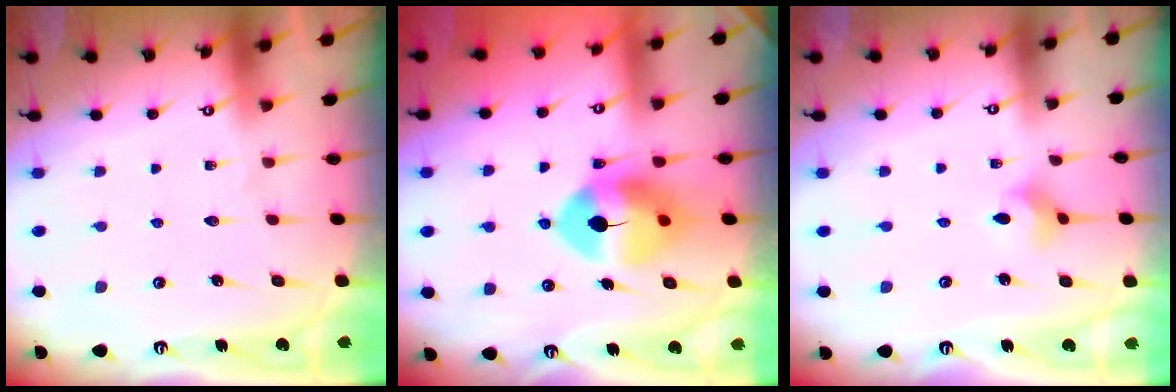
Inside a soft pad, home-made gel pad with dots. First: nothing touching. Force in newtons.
{"total": 11.0, "press": 10.8, "slide": 1.9}
{"total": 3.6, "press": 3.6, "slide": 0.2}